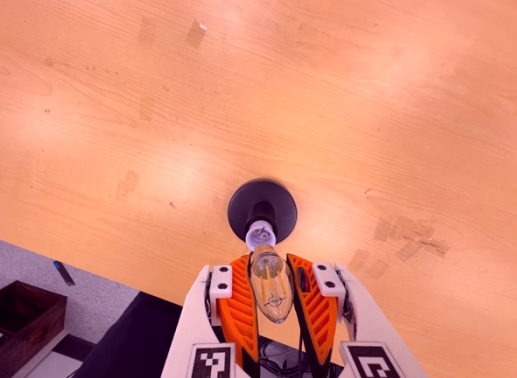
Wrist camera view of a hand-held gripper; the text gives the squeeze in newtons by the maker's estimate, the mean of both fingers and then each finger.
{"total": 21.8, "left": 24.6, "right": 19.0}